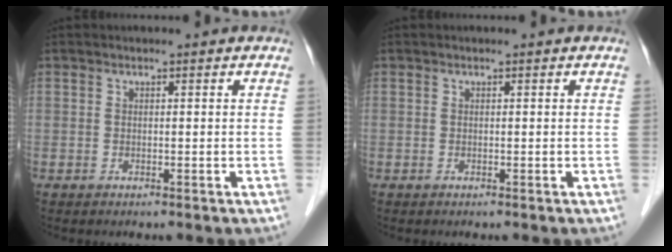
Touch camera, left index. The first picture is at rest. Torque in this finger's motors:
{"motor_torque": [0.00, 0.00, 0.00, 0.00]}